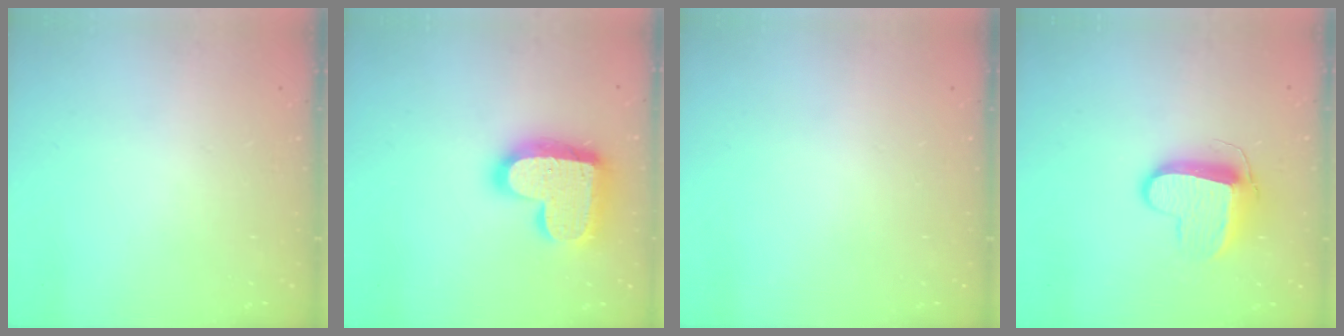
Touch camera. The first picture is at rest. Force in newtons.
{"total": 20.5, "press": 20.4, "slide": 1.5}
{"total": 0.0}
{"total": 10.9, "press": 10.8, "slide": 0.6}